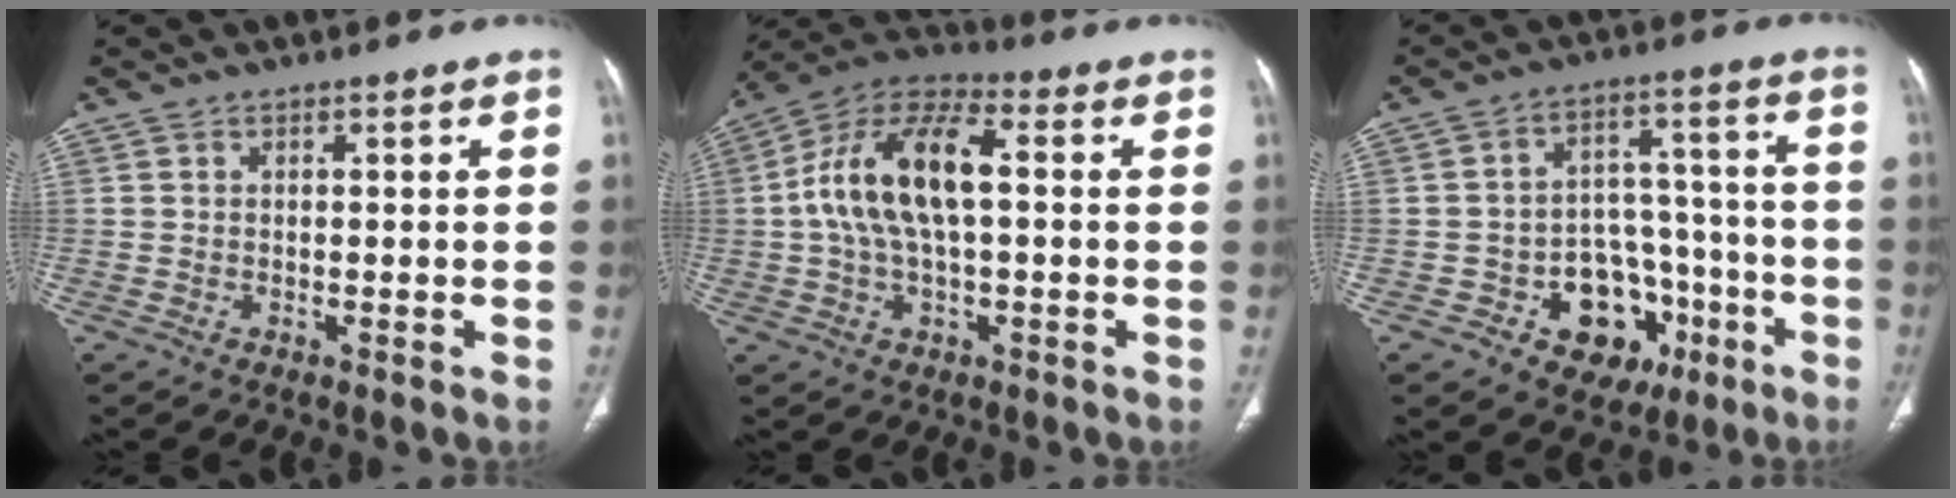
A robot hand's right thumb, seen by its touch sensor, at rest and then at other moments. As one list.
[{"total": 15.1, "force": [1.1, 7.3, 13.2], "torque": [-0.257, 0.036, 0.014]}, {"total": 14.1, "force": [-6.0, 10.4, 7.3], "torque": [-0.054, 0.059, -0.075]}]